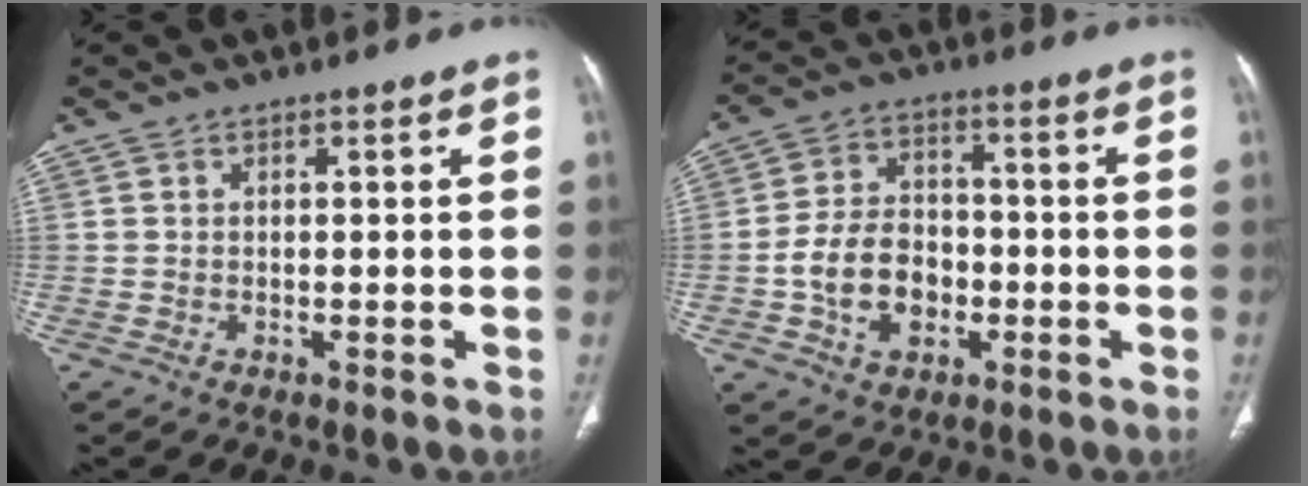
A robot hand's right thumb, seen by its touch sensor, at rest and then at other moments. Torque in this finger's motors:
{"motor_torque": [1.21, 1.06, 1.15, -0.59, 0.07]}